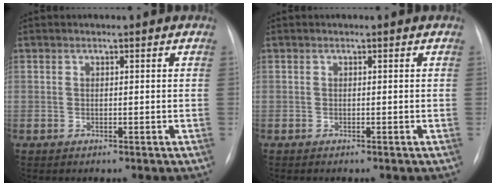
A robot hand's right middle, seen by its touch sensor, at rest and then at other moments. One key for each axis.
{"total": 0.0}